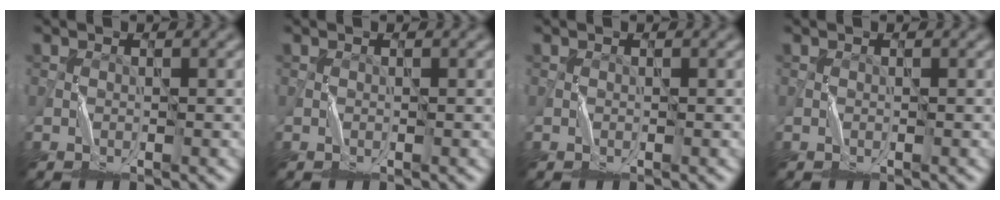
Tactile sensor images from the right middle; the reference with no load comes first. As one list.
[{"total": 0.0}, {"total": 0.0}, {"total": 0.0}]